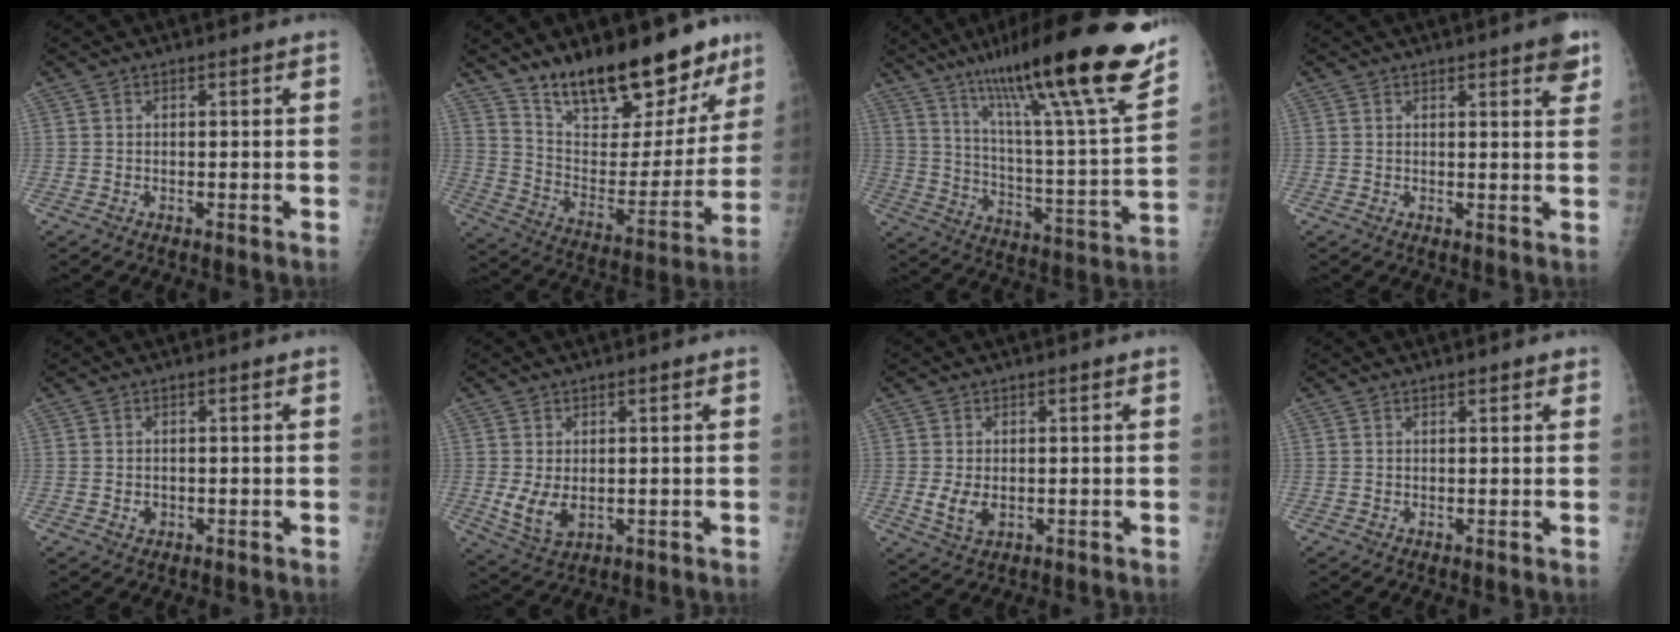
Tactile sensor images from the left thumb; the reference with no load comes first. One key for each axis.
{"total": 23.4, "fx": 17.3, "fy": 9.4, "fz": 12.7, "tx": -0.143, "ty": -0.096, "tz": 0.279}
{"total": 28.8, "fx": 19.5, "fy": 2.8, "fz": 21.1, "tx": -0.320, "ty": -0.065, "tz": 0.306}
{"total": 4.4, "fx": 2.6, "fy": 0.9, "fz": 3.4, "tx": -0.033, "ty": -0.010, "tz": 0.028}
{"total": 1.3, "fx": -0.2, "fy": 1.1, "fz": 0.7, "tx": -0.006, "ty": 0.001, "tz": 0.001}
{"total": 5.6, "fx": 0.0, "fy": 3.3, "fz": 4.5, "tx": -0.080, "ty": -0.012, "tz": 0.013}
{"total": 3.9, "fx": -0.4, "fy": 2.4, "fz": 3.1, "tx": -0.060, "ty": -0.009, "tz": -0.001}
{"total": 1.5, "fx": 1.2, "fy": 0.5, "fz": 0.8, "tx": -0.007, "ty": -0.003, "tz": 0.014}